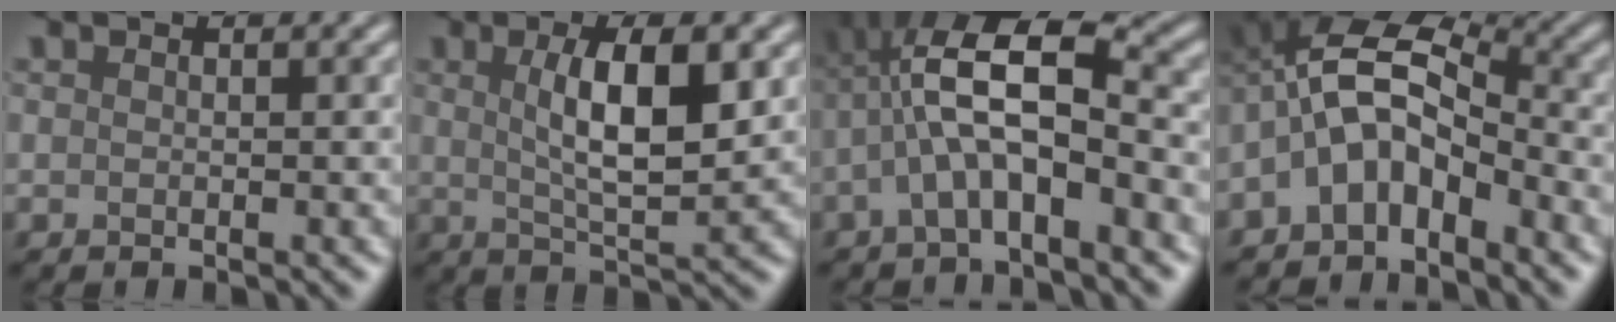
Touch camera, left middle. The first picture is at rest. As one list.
[{"total": 5.9, "force": [1.2, 1.4, 5.6], "torque": [-0.091, 0.011, 0.035]}, {"total": 7.3, "force": [-0.9, 2.5, 6.7], "torque": [-0.136, 0.035, -0.013]}, {"total": 7.2, "force": [-2.7, 4.0, 5.3], "torque": [-0.100, 0.026, -0.055]}]